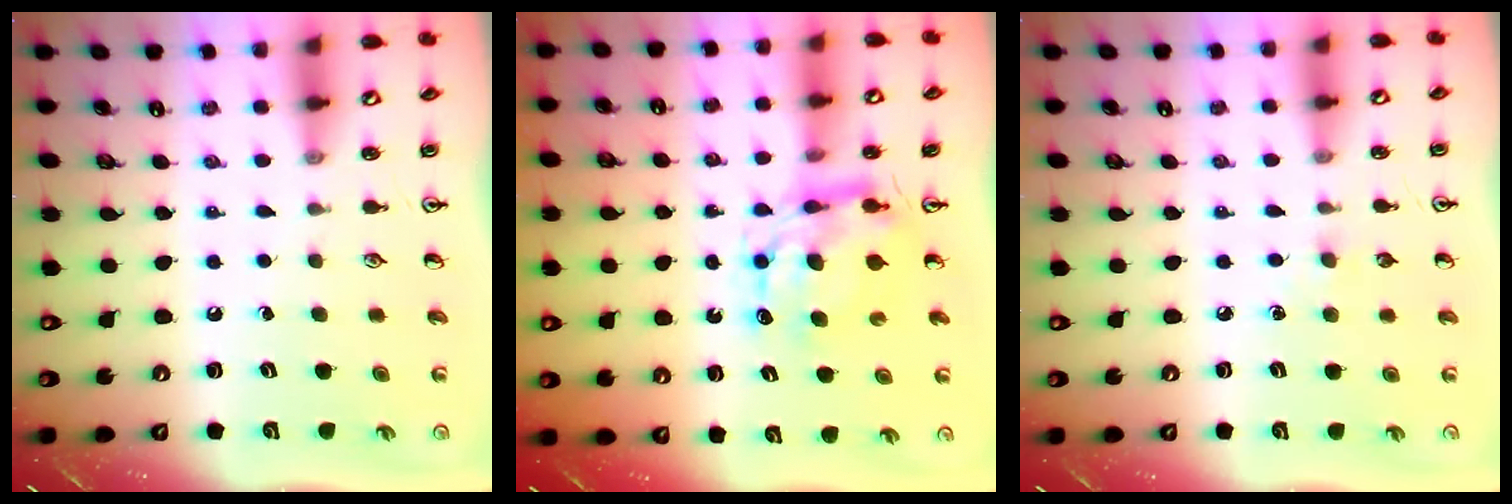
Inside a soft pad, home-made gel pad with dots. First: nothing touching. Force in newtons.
{"total": 7.2, "press": 7.2, "slide": 0.8}
{"total": 4.5, "press": 4.4, "slide": 0.7}